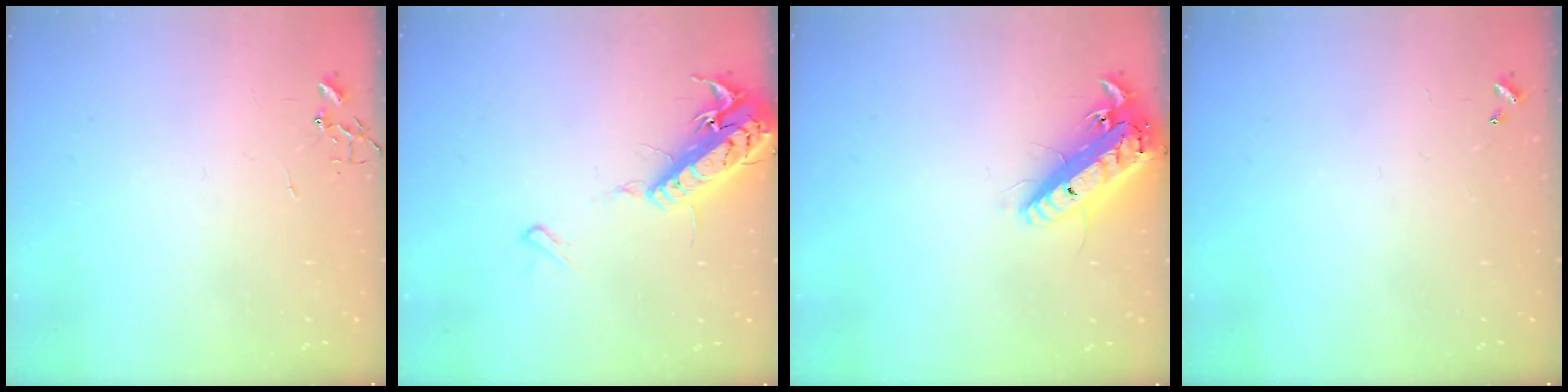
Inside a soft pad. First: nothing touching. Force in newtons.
{"total": 16.1, "press": 15.8, "slide": 3.4}
{"total": 16.4, "press": 16.0, "slide": 3.4}
{"total": 0.0}